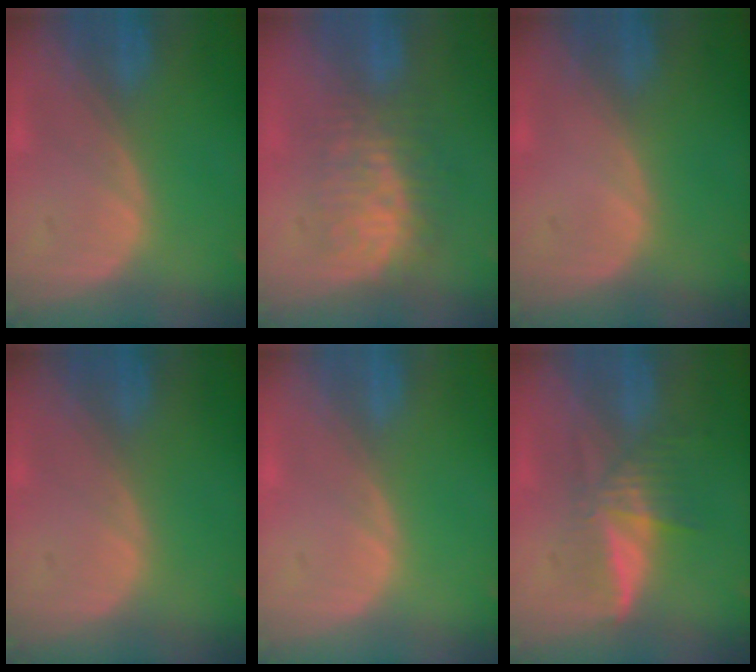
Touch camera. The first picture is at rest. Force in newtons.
{"total": 8.7, "press": 7.3, "slide": 4.6}
{"total": 0.0}
{"total": 0.0}
{"total": 0.0}
{"total": 6.0, "press": 5.5, "slide": 2.4}